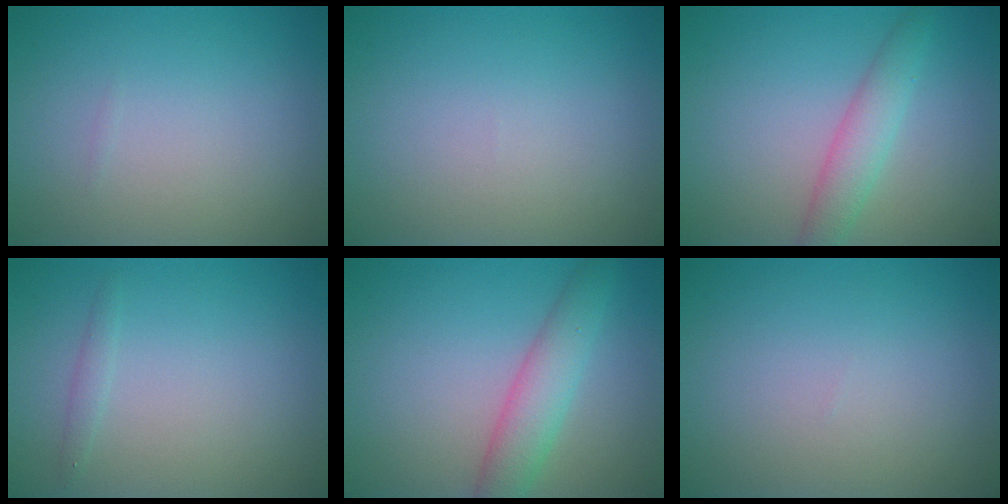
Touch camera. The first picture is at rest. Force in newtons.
{"total": 0.0}
{"total": 3.1, "press": 3.0, "slide": 0.2}
{"total": 0.8, "press": 0.8, "slide": 0.1}
{"total": 4.2, "press": 4.2, "slide": 0.2}
{"total": 0.0}